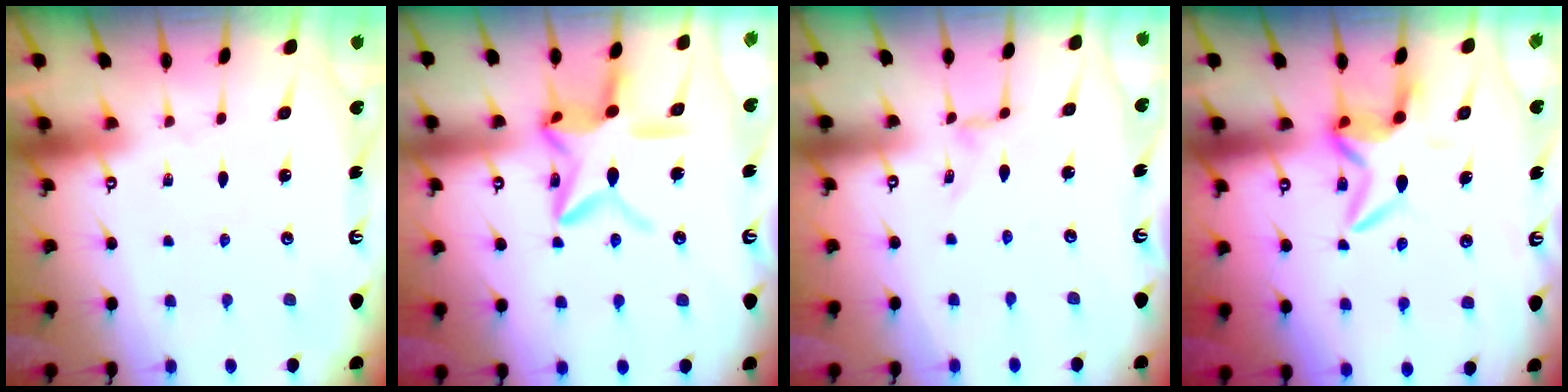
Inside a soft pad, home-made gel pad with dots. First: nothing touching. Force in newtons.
{"total": 17.1, "press": 17.1, "slide": 1.2}
{"total": 0.7, "press": 0.7, "slide": 0.3}
{"total": 7.1, "press": 7.0, "slide": 0.8}